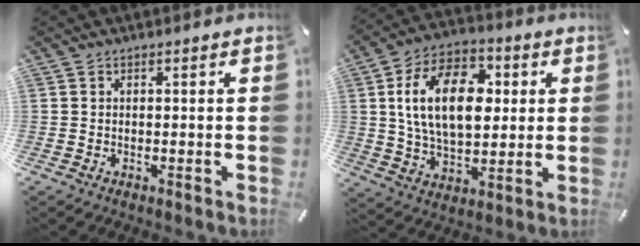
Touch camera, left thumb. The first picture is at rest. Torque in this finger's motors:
{"motor_torque": [0.72, 1.14, 2.15, -0.63, 0.55]}